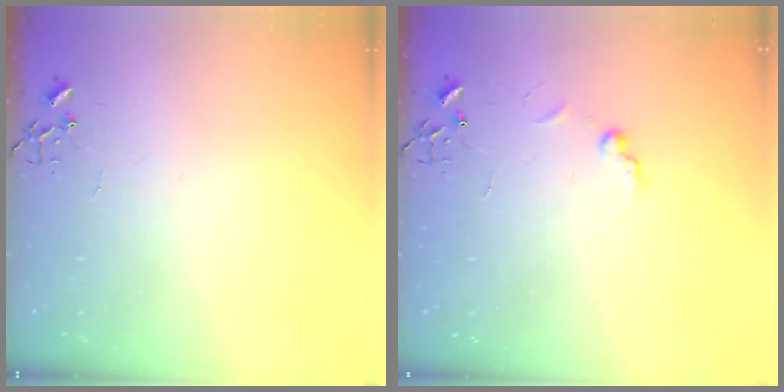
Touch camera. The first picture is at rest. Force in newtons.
{"total": 6.9, "press": 6.9, "slide": 0.7}